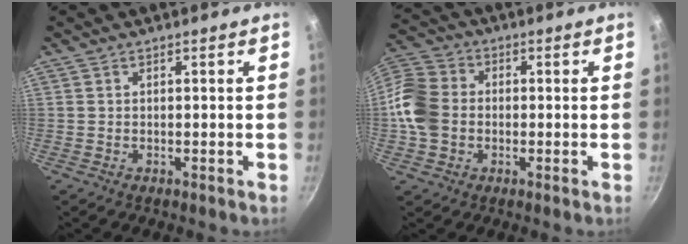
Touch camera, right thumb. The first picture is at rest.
{"total": 11.8, "force": [-1.1, 9.6, 6.9], "torque": [-0.122, 0.020, -0.040]}